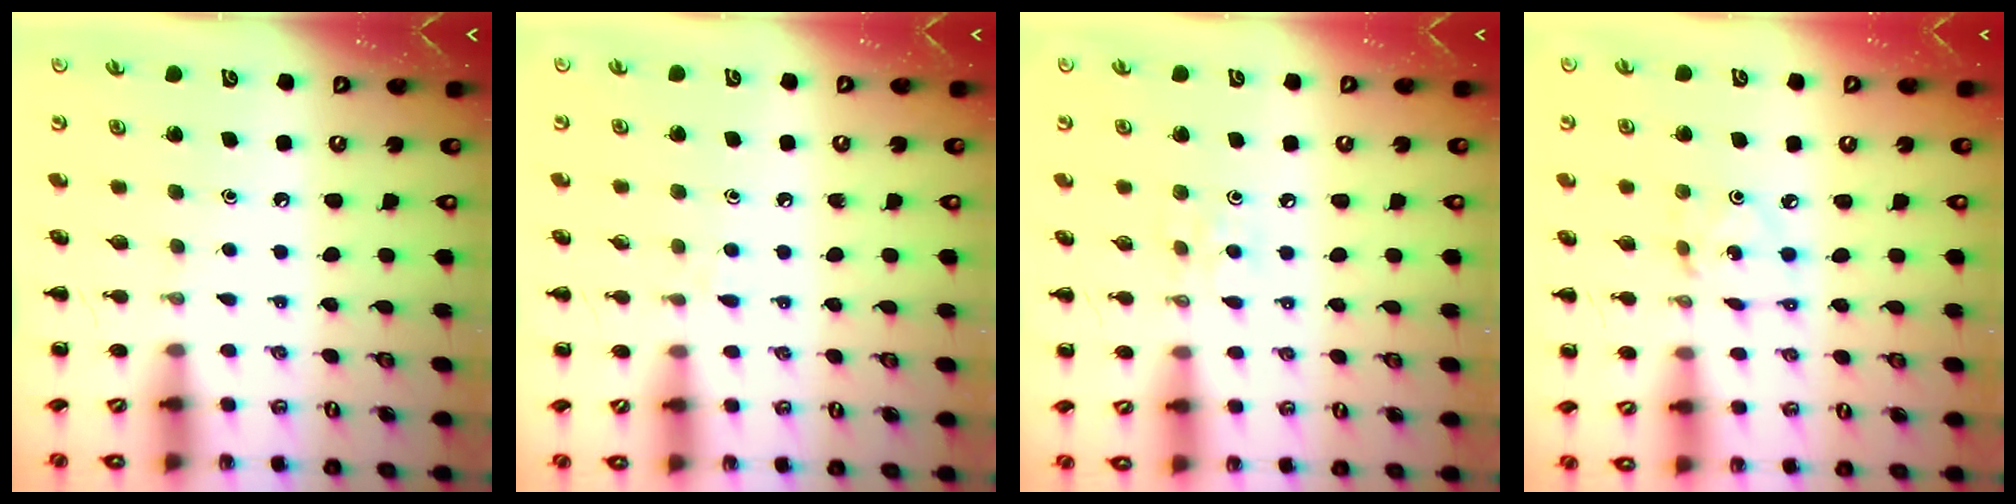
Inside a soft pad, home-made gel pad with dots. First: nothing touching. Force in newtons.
{"total": 4.4, "press": 3.9, "slide": 2.0}
{"total": 4.4, "press": 4.0, "slide": 1.7}
{"total": 2.2, "press": 2.1, "slide": 0.5}